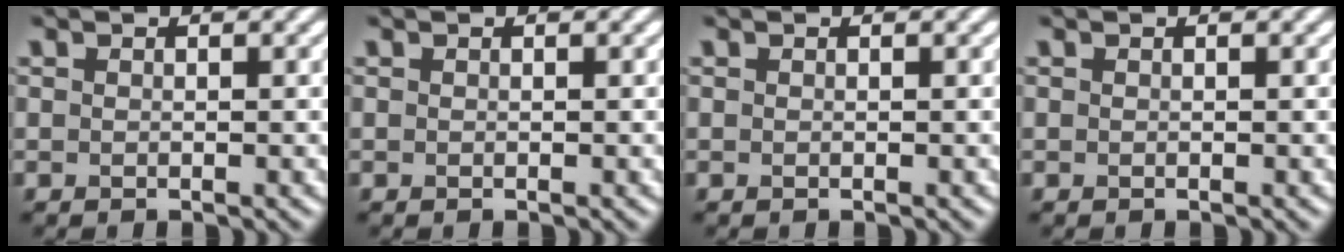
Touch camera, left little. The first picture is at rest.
{"total": 0.0}
{"total": 0.0}
{"total": 0.0}